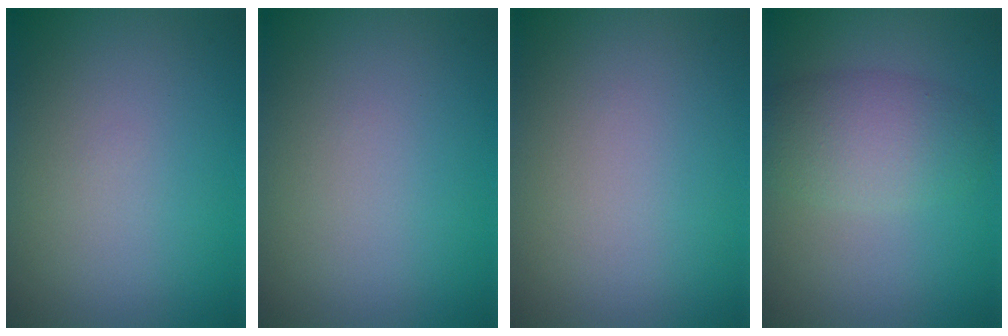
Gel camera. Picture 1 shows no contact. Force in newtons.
{"total": 0.0}
{"total": 0.0}
{"total": 4.2, "press": 4.2, "slide": 0.2}